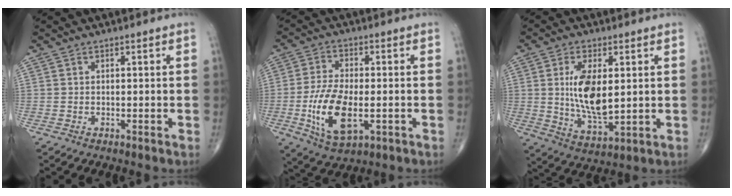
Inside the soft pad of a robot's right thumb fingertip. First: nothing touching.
{"total": 12.5, "force": [-2.8, 5.9, 10.7], "torque": [-0.210, -0.002, -0.046]}
{"total": 12.0, "force": [1.7, 5.5, 10.5], "torque": [-0.188, -0.022, 0.041]}